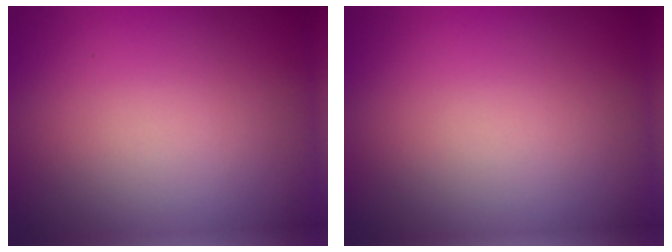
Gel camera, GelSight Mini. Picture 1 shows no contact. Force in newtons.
{"total": 0.0}